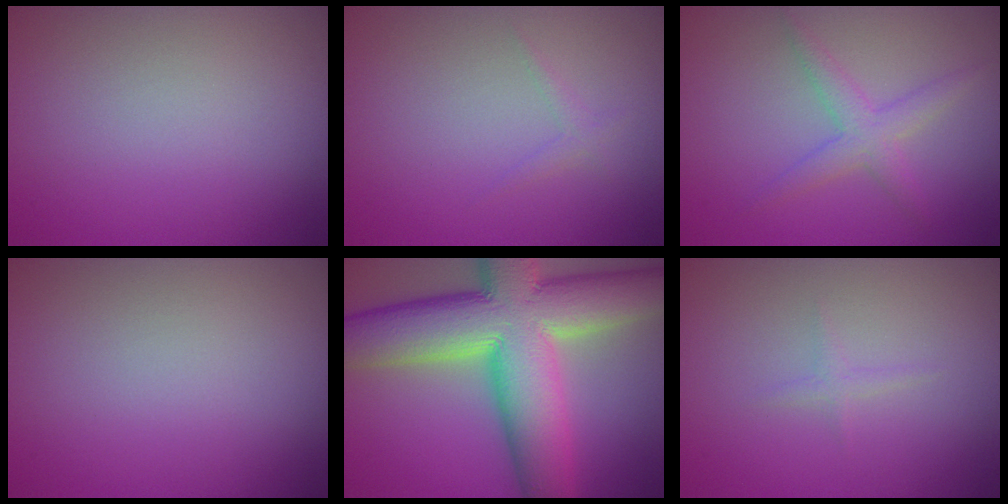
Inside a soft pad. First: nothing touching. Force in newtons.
{"total": 0.7, "press": 0.7, "slide": 0.0}
{"total": 2.4, "press": 2.4, "slide": 0.1}
{"total": 0.0}
{"total": 14.5, "press": 14.5, "slide": 1.0}
{"total": 0.8, "press": 0.8, "slide": 0.1}